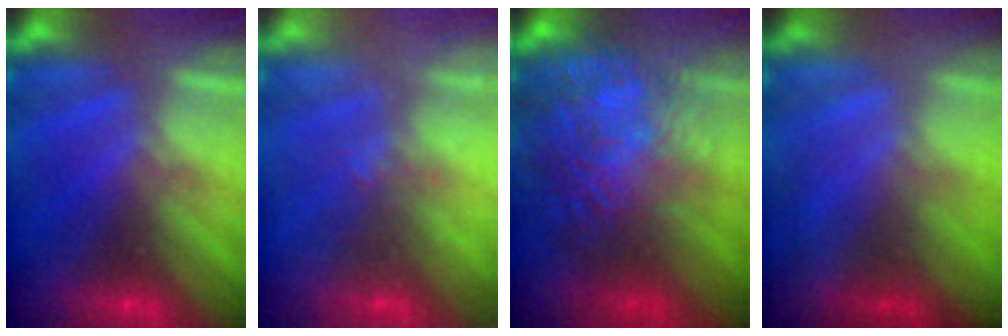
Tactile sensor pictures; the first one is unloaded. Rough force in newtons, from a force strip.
{"total": 5.8}
{"total": 11.8}
{"total": 1.5}